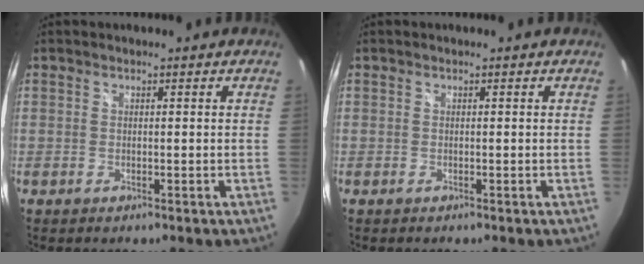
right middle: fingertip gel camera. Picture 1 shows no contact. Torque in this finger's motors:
{"motor_torque": [-0.40, 0.19, -0.01, 0.00]}